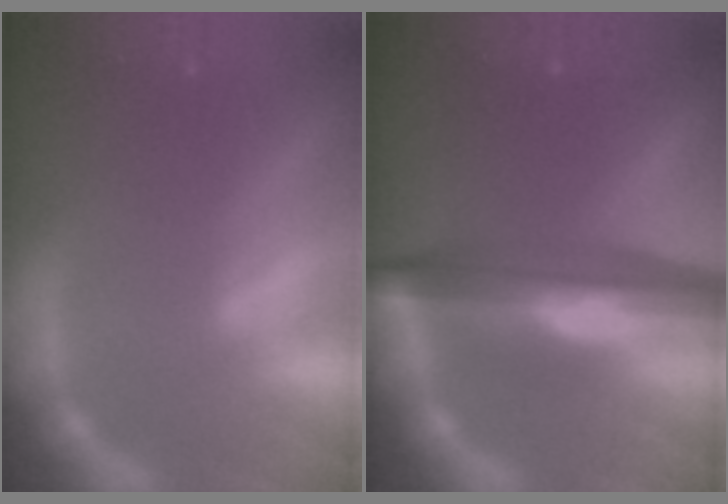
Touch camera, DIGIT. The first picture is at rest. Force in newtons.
{"total": 9.1}